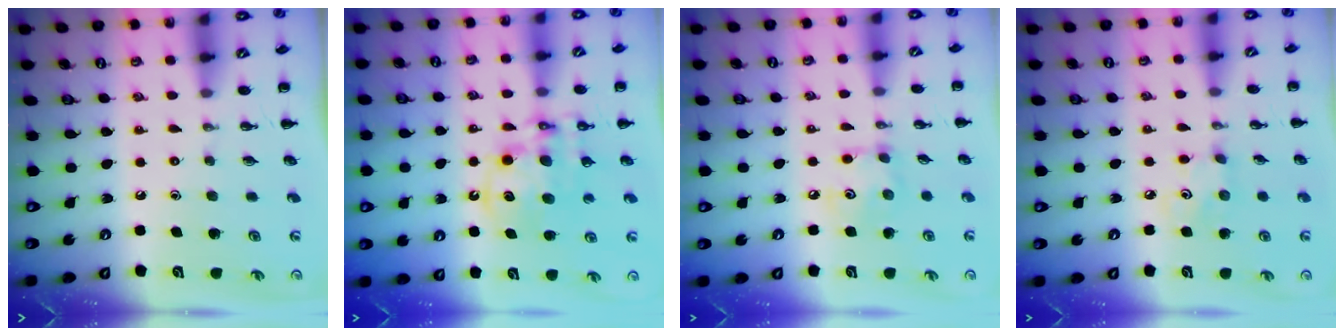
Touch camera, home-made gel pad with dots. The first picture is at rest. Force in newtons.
{"total": 12.2, "press": 11.8, "slide": 3.0}
{"total": 5.8, "press": 5.8, "slide": 0.5}
{"total": 3.3, "press": 3.2, "slide": 0.8}